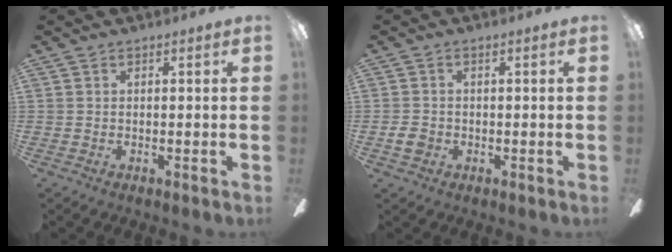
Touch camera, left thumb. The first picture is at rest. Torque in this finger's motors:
{"motor_torque": [0.33, 0.76, 0.04, 0.11, -0.01]}